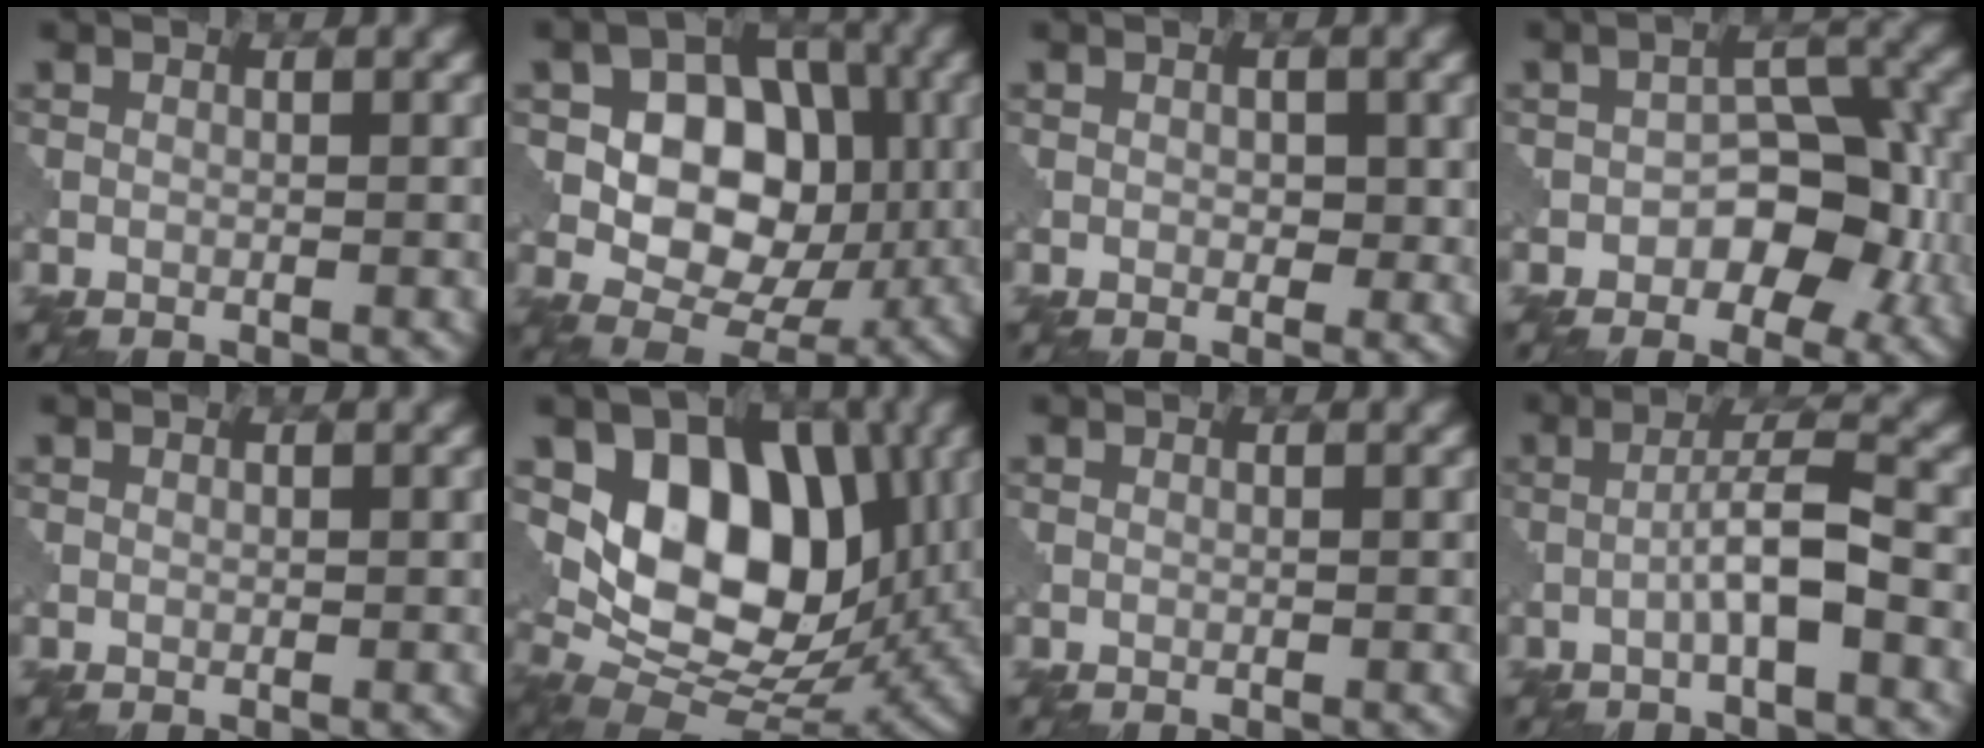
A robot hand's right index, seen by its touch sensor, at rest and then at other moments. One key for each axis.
{"total": 9.5, "fx": 0.8, "fy": 6.8, "fz": 6.6, "tx": -0.103, "ty": -0.001, "tz": 0.006}
{"total": 1.6, "fx": 0.2, "fy": 1.0, "fz": 1.2, "tx": -0.017, "ty": -0.004, "tz": 0.004}
{"total": 5.7, "fx": -1.7, "fy": 3.6, "fz": 4.1, "tx": -0.038, "ty": 0.004, "tz": -0.027}
{"total": 0.0}
{"total": 12.1, "fx": 2.6, "fy": 8.1, "fz": 8.6, "tx": -0.124, "ty": -0.005, "tz": 0.037}
{"total": 0.0}
{"total": 4.2, "fx": -1.3, "fy": 0.5, "fz": 3.9, "tx": -0.065, "ty": 0.016, "tz": -0.030}